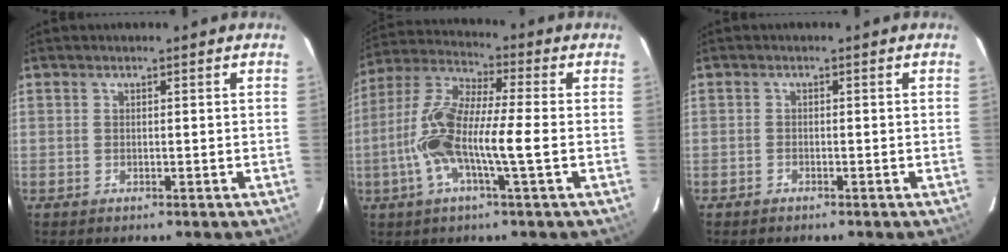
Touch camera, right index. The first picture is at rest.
{"total": 12.7, "force": [-2.4, 1.6, 12.4], "torque": [-0.262, 0.011, -0.055]}
{"total": 0.6, "force": [-0.5, 0.2, 0.1], "torque": [-0.007, 0.000, -0.008]}